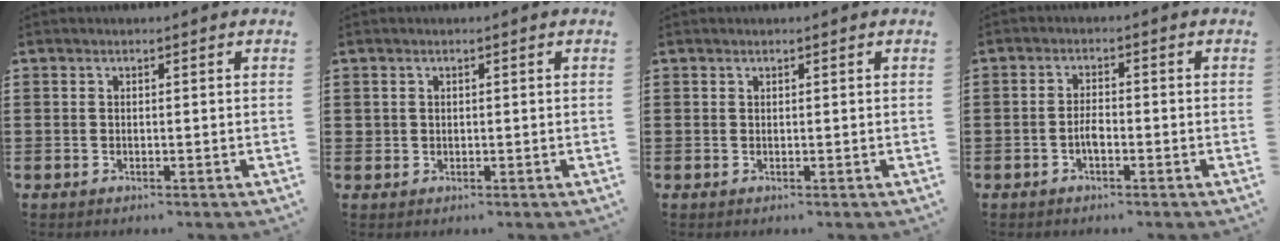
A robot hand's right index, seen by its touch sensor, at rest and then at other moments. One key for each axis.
{"total": 0.9, "fx": 0.3, "fy": 0.8, "fz": 0.2, "tx": -0.005, "ty": 0.005, "tz": 0.006}
{"total": 0.0}
{"total": 2.6, "fx": -1.1, "fy": 1.0, "fz": 2.2, "tx": -0.050, "ty": 0.001, "tz": -0.022}